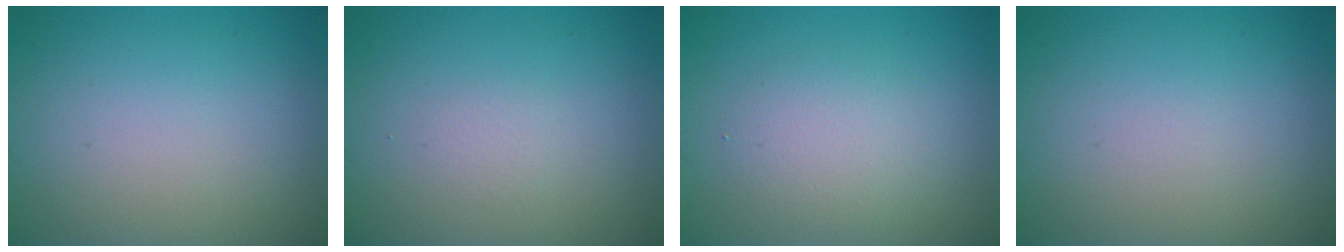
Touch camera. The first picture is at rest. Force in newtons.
{"total": 0.7, "press": 0.7, "slide": 0.0}
{"total": 2.5, "press": 2.5, "slide": 0.1}
{"total": 0.0}